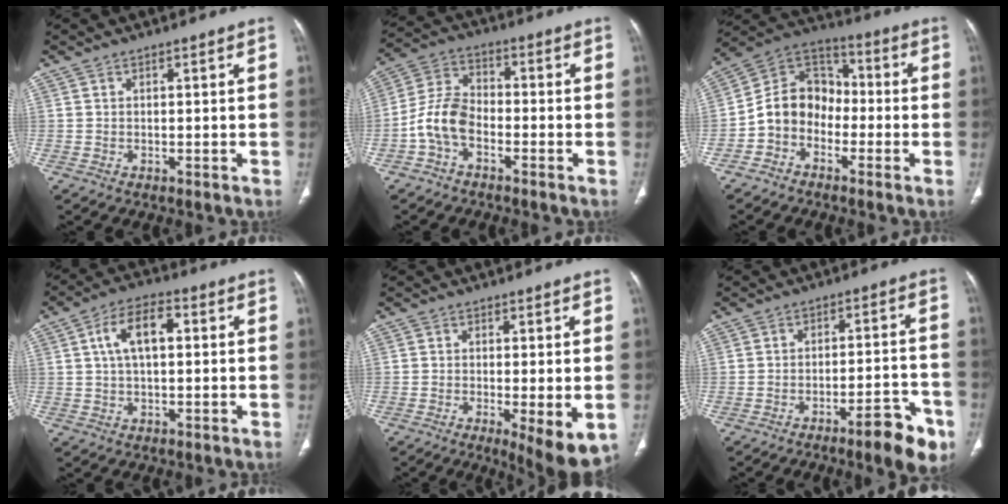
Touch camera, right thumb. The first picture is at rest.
{"total": 8.2, "force": [-3.2, 4.9, 5.7], "torque": [-0.113, 0.032, -0.073]}
{"total": 10.7, "force": [-3.1, 8.7, 5.4], "torque": [-0.072, 0.057, -0.074]}
{"total": 8.7, "force": [1.8, 4.5, 7.2], "torque": [-0.128, 0.018, 0.028]}
{"total": 8.7, "force": [-2.5, 2.3, 8.0], "torque": [-0.116, -0.023, -0.036]}
{"total": 10.0, "force": [-6.0, 2.4, 7.7], "torque": [-0.091, 0.036, -0.079]}